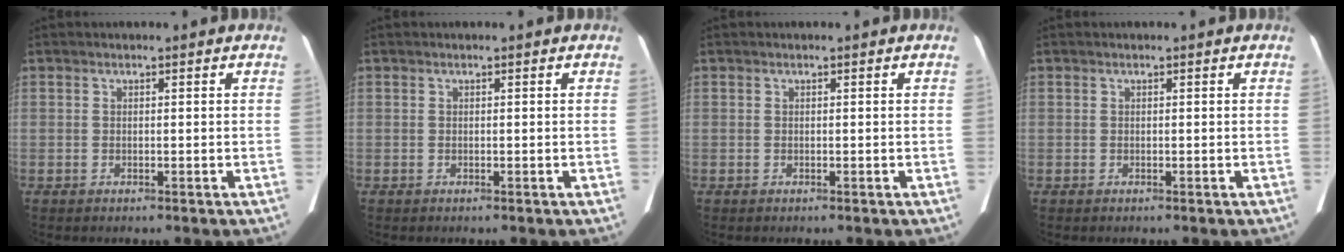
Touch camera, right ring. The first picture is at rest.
{"total": 0.0}
{"total": 0.0}
{"total": 0.0}